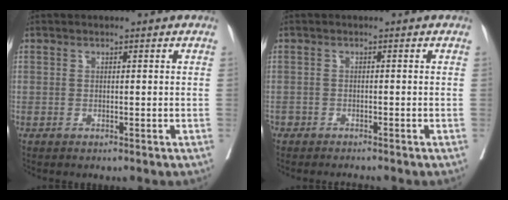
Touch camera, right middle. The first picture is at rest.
{"total": 2.4, "force": [-2.2, 0.9, 0.4], "torque": [-0.005, -0.005, -0.036]}